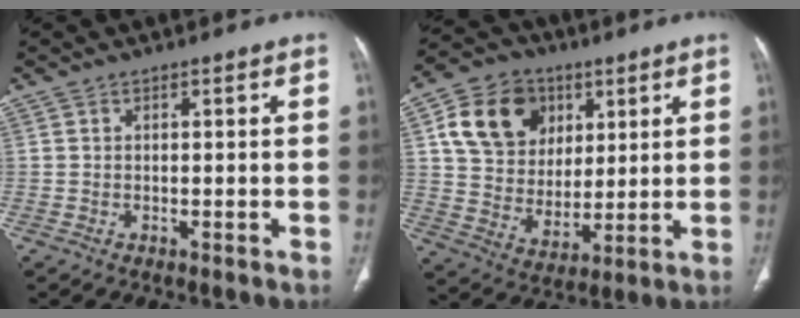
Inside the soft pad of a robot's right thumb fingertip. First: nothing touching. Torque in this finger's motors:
{"motor_torque": [-0.32, 0.45, 0.21, -0.09, 0.17]}